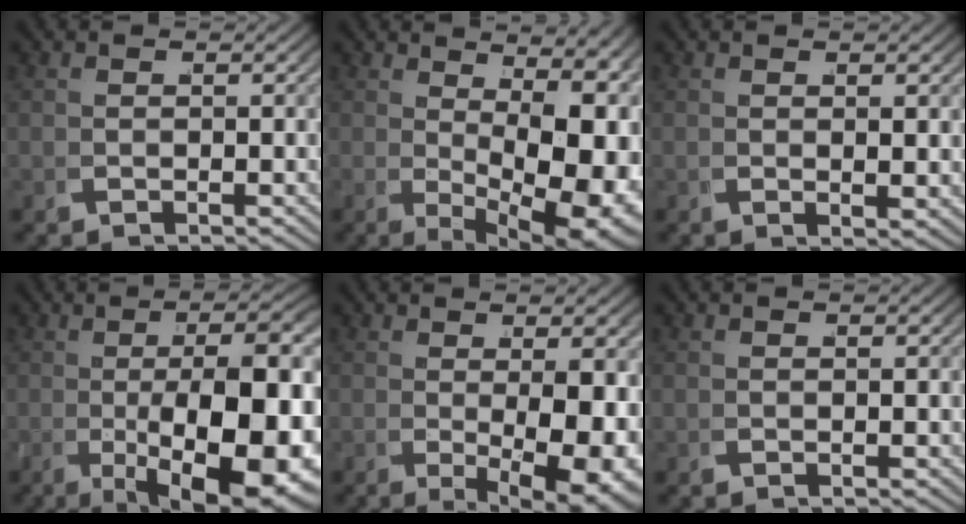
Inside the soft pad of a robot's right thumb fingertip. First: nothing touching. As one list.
[{"total": 11.3, "force": [0.6, 5.5, 9.8], "torque": [-0.146, -0.034, 0.037]}, {"total": 1.4, "force": [0.8, 0.3, 1.1], "torque": [-0.017, 0.001, 0.014]}, {"total": 15.0, "force": [-2.4, 6.5, 13.3], "torque": [-0.211, -0.029, -0.005]}, {"total": 8.7, "force": [-0.6, 3.7, 7.8], "torque": [-0.123, -0.018, 0.009]}, {"total": 0.0}]